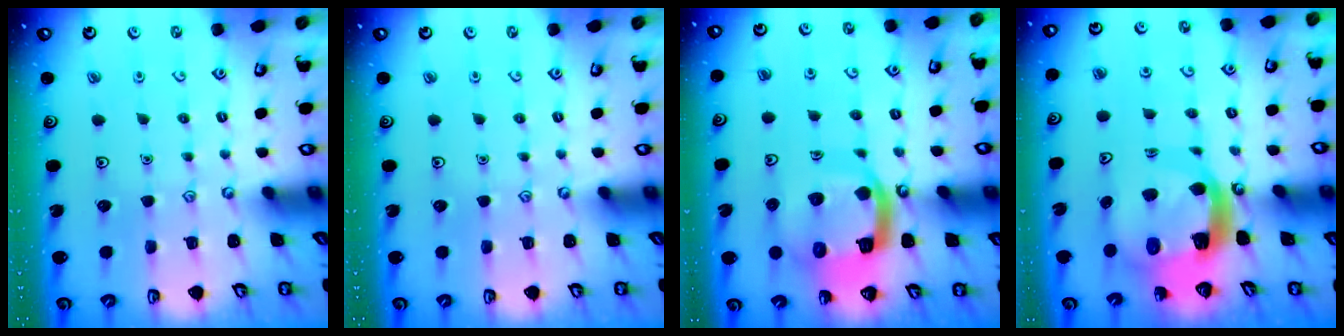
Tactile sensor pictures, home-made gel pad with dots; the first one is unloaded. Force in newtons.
{"total": 0.0}
{"total": 15.5, "press": 15.4, "slide": 1.9}
{"total": 10.6, "press": 10.5, "slide": 1.3}